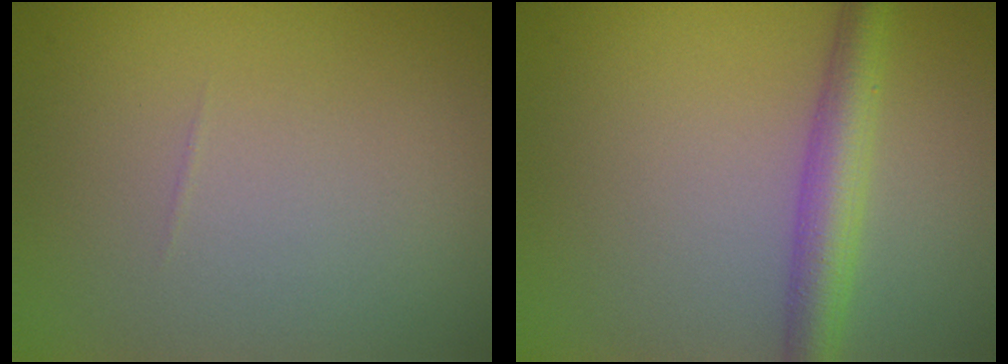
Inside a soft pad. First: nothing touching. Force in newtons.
{"total": 4.0, "press": 4.0, "slide": 0.2}